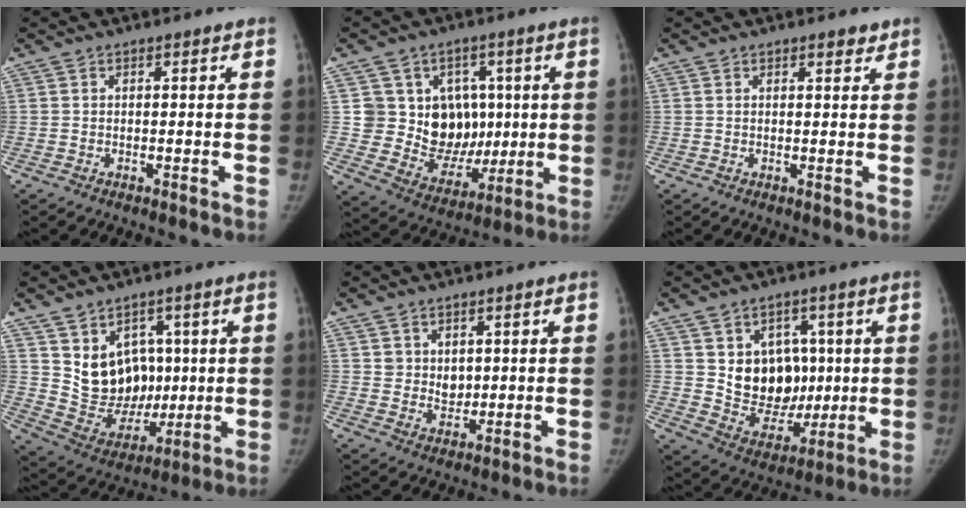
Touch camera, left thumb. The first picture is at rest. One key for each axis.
{"total": 13.8, "fx": 2.0, "fy": 12.1, "fz": 6.3, "tx": -0.037, "ty": 0.001, "tz": 0.057}
{"total": 1.7, "fx": 1.3, "fy": 0.6, "fz": 0.9, "tx": -0.006, "ty": -0.007, "tz": 0.017}
{"total": 12.8, "fx": 3.3, "fy": 10.3, "fz": 6.8, "tx": -0.063, "ty": -0.023, "tz": 0.083}
{"total": 4.0, "fx": 1.3, "fy": 3.4, "fz": 1.8, "tx": -0.008, "ty": -0.013, "tz": 0.029}
{"total": 13.3, "fx": 2.3, "fy": 10.7, "fz": 7.6, "tx": -0.061, "ty": -0.017, "tz": 0.059}